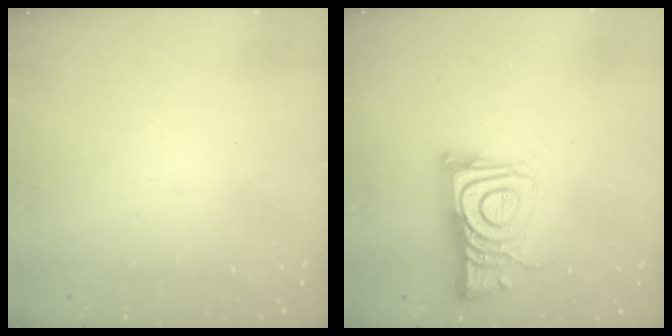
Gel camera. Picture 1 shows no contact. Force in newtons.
{"total": 11.4, "press": 11.3, "slide": 0.9}